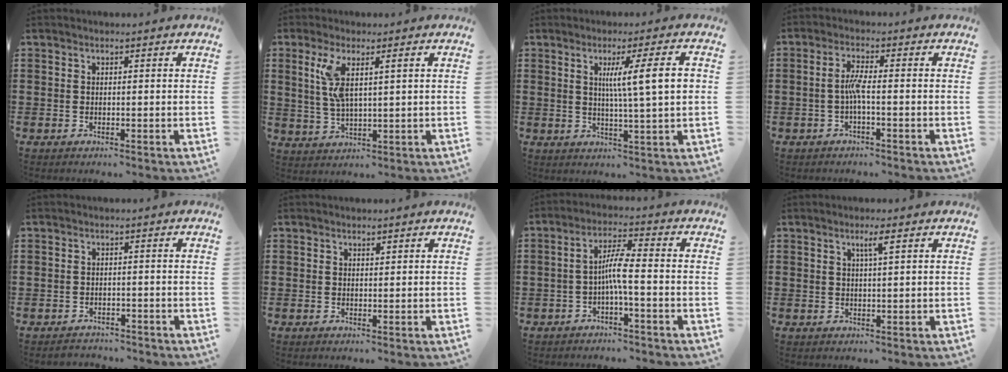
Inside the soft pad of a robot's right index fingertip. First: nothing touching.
{"total": 5.3, "force": [1.6, 1.3, 4.9], "torque": [-0.116, -0.005, 0.022]}
{"total": 8.1, "force": [1.5, 0.1, 8.0], "torque": [-0.141, -0.004, 0.015]}
{"total": 3.5, "force": [-0.9, 0.3, 3.4], "torque": [-0.071, -0.002, -0.021]}
{"total": 1.7, "force": [-1.7, 0.4, -0.2], "torque": [-0.004, 0.003, -0.040]}
{"total": 0.5, "force": [0.3, 0.3, 0.2], "torque": [-0.005, 0.002, 0.007]}
{"total": 5.2, "force": [-1.3, 0.5, 5.0], "torque": [-0.098, 0.001, -0.030]}
{"total": 2.2, "force": [1.0, 0.0, 1.9], "torque": [-0.040, 0.001, 0.015]}